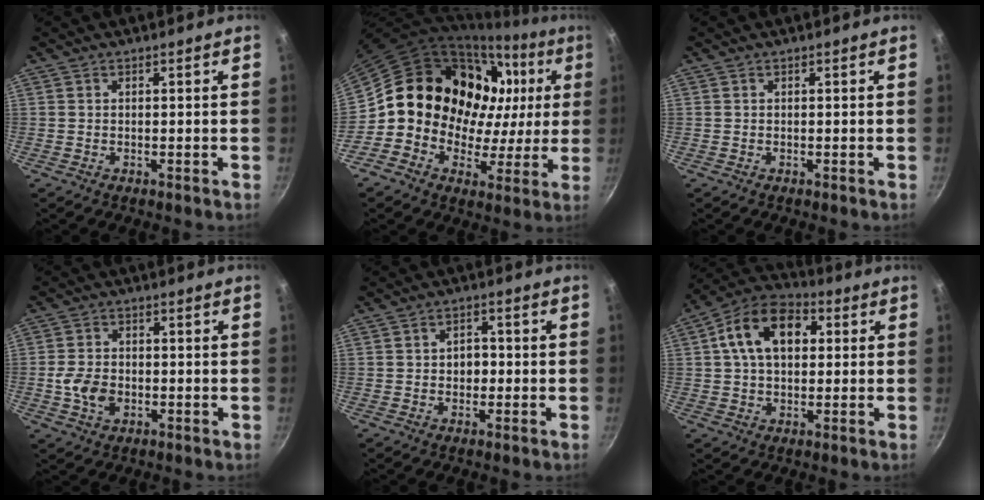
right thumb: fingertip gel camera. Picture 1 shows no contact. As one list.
[{"total": 22.4, "force": [4.6, 17.9, 12.8], "torque": [-0.167, 0.029, 0.066]}, {"total": 0.0}, {"total": 5.9, "force": [-1.2, 4.2, 4.0], "torque": [-0.070, 0.011, -0.024]}, {"total": 3.4, "force": [-0.2, 2.6, 2.2], "torque": [-0.013, 0.010, -0.004]}, {"total": 14.0, "force": [3.1, 9.2, 10.1], "torque": [-0.140, 0.021, 0.036]}]